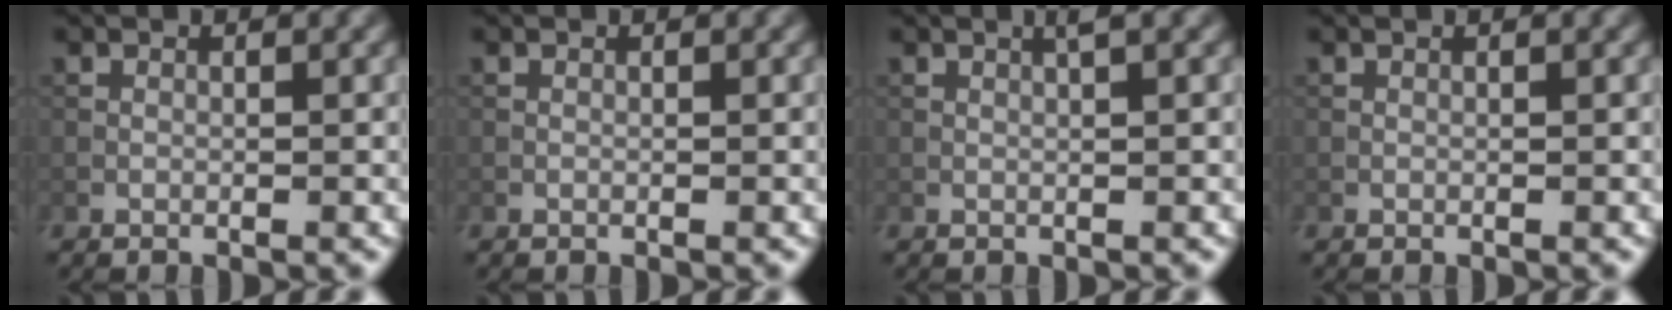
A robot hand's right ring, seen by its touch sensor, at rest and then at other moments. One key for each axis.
{"total": 0.0}
{"total": 0.9, "fx": 0.4, "fy": -0.1, "fz": 0.8, "tx": -0.017, "ty": 0.004, "tz": 0.006}
{"total": 0.0}